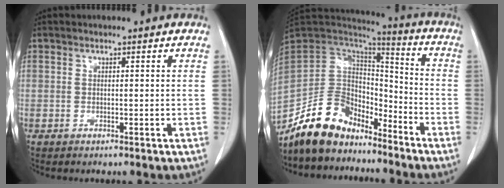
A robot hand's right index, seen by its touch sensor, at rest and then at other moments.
{"total": 14.3, "force": [-11.8, 6.5, 4.6], "torque": [-0.081, 0.041, -0.218]}